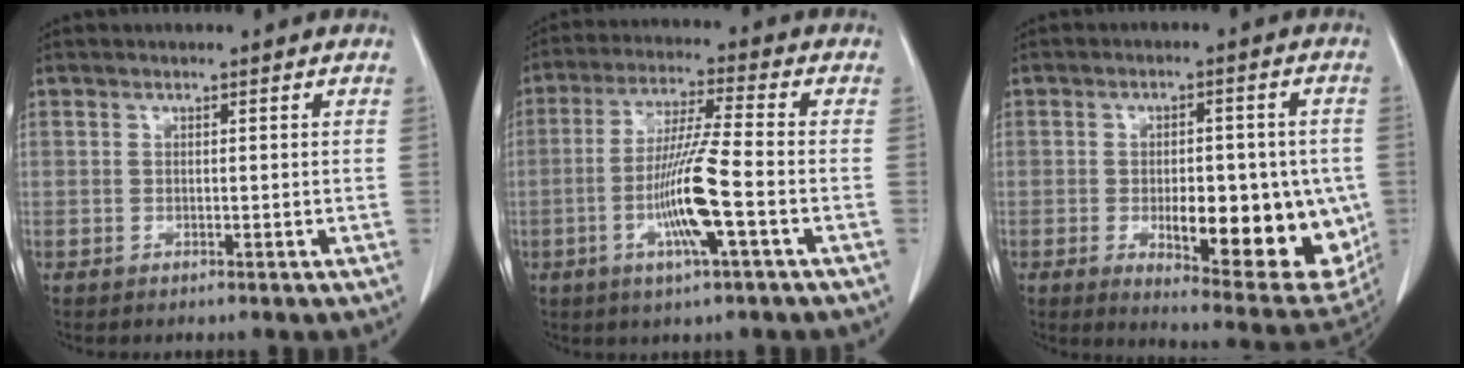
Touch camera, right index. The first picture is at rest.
{"total": 10.7, "force": [-3.1, -0.4, 10.2], "torque": [-0.203, -0.011, -0.062]}
{"total": 17.7, "force": [-3.6, 6.3, 16.1], "torque": [-0.167, 0.002, -0.024]}